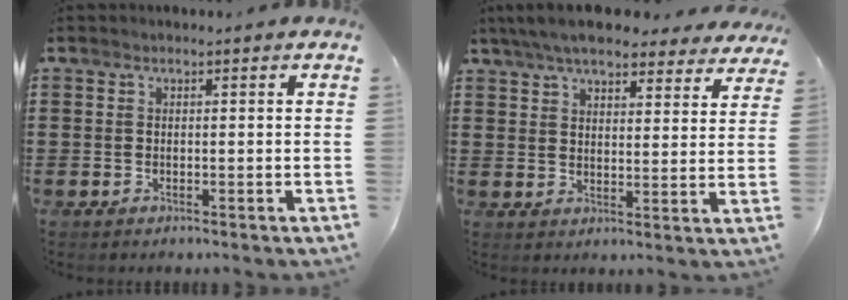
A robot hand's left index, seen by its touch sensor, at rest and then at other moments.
{"total": 7.0, "force": [6.3, 1.2, 2.7], "torque": [-0.076, -0.014, 0.116]}